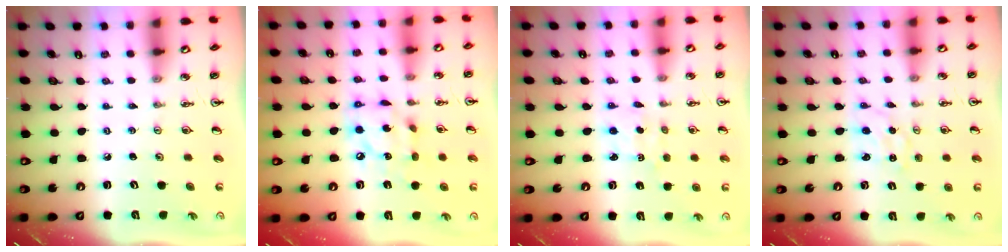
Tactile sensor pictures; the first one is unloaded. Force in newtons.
{"total": 12.8, "press": 12.7, "slide": 0.9}
{"total": 1.8, "press": 1.8, "slide": 0.5}
{"total": 0.7, "press": 0.6, "slide": 0.3}